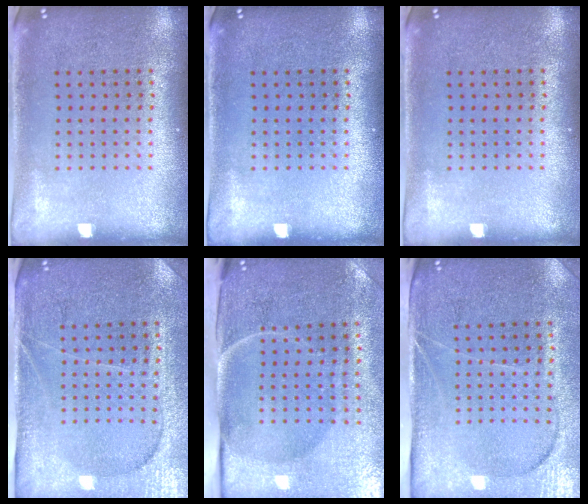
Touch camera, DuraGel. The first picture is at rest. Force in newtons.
{"total": 0.0}
{"total": 0.0}
{"total": 4.0, "press": 3.6, "slide": 1.7}
{"total": 4.9, "press": 3.9, "slide": 2.9}
{"total": 3.8, "press": 3.3, "slide": 2.0}